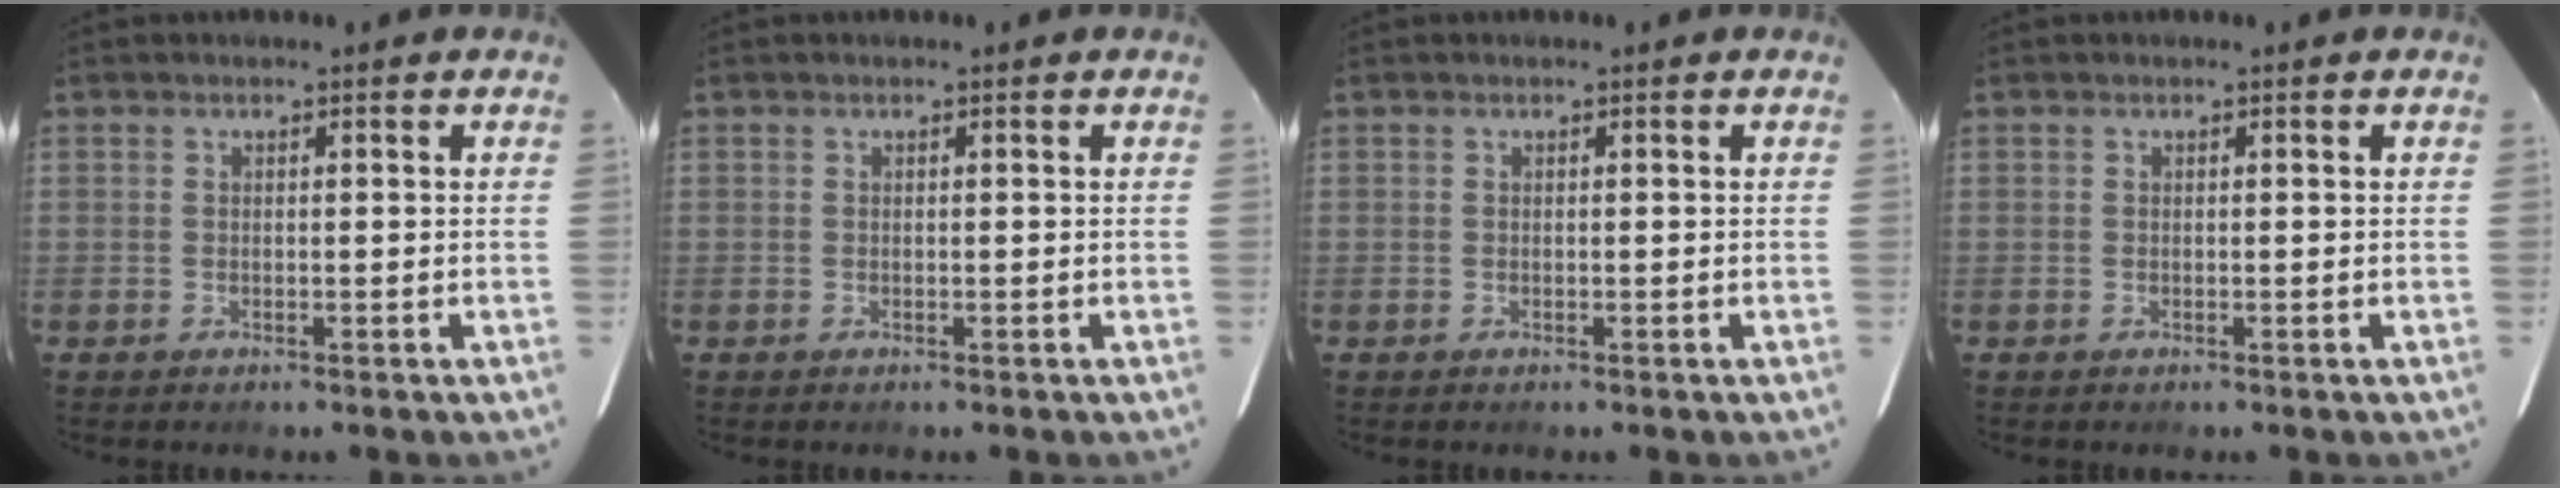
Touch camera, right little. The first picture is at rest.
{"total": 0.0}
{"total": 0.0}
{"total": 0.0}